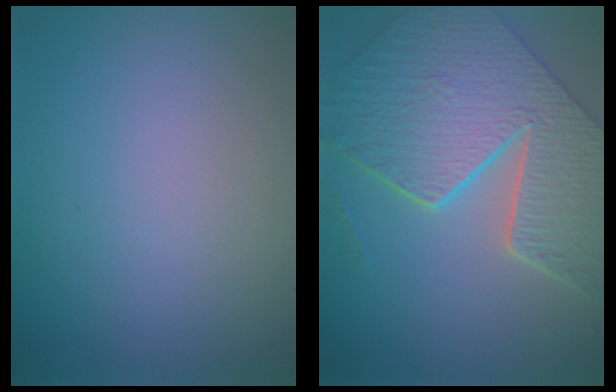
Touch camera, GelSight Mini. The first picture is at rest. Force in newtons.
{"total": 9.2, "press": 6.7, "slide": 6.3}